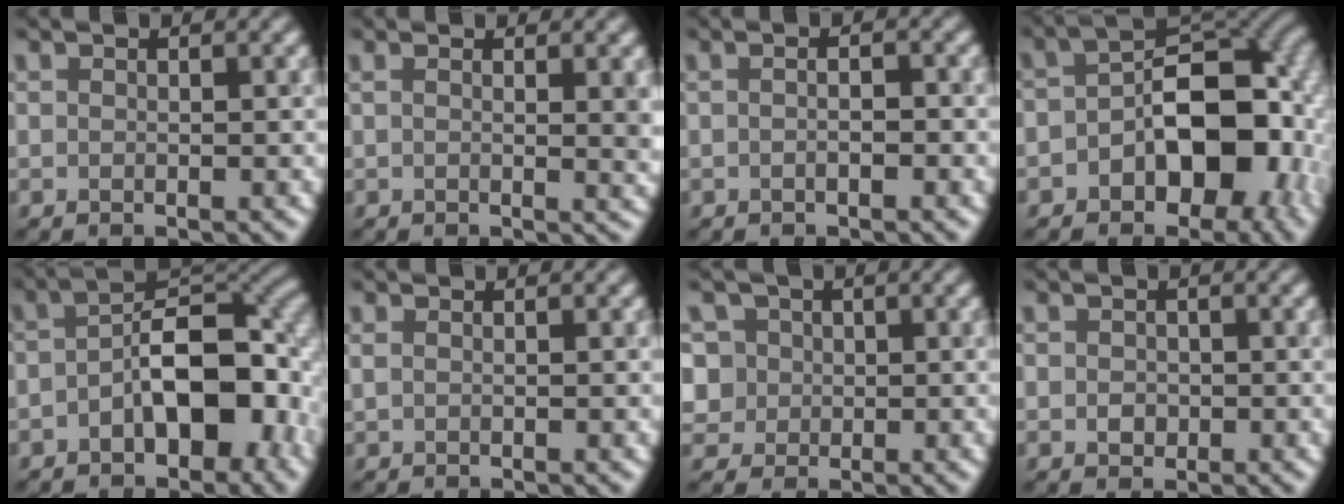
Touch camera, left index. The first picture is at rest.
{"total": 2.8, "force": [0.8, 0.6, 2.6], "torque": [-0.032, -0.001, 0.011]}
{"total": 1.8, "force": [0.0, 0.8, 1.7], "torque": [-0.006, 0.003, -0.017]}
{"total": 10.5, "force": [-2.7, 6.3, 7.9], "torque": [-0.092, 0.010, -0.052]}
{"total": 9.1, "force": [-2.0, 4.5, 7.7], "torque": [-0.106, 0.017, -0.043]}
{"total": 0.5, "force": [0.2, 0.2, 0.5], "torque": [-0.015, 0.003, 0.003]}
{"total": 5.7, "force": [2.1, 4.9, 2.1], "torque": [-0.040, 0.023, 0.013]}
{"total": 1.4, "force": [-0.2, 1.2, 0.6], "torque": [-0.010, -0.003, -0.006]}